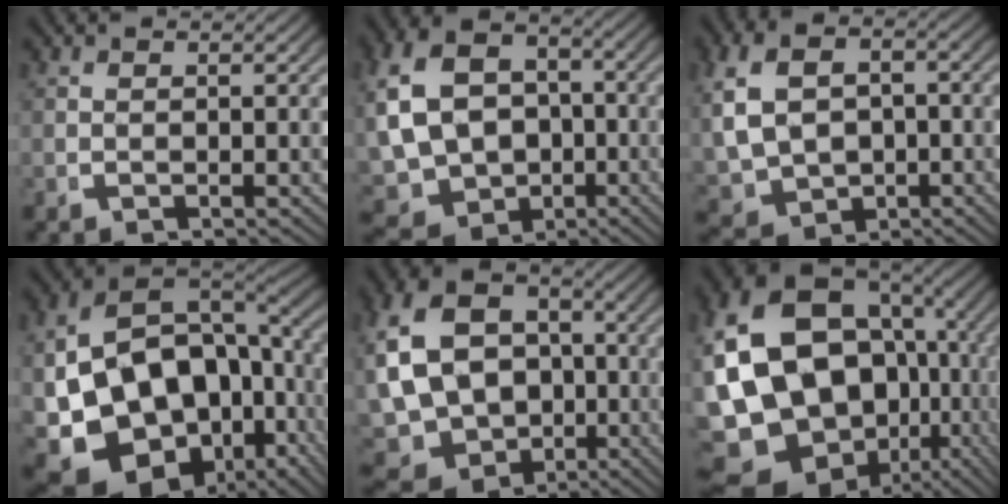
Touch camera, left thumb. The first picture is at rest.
{"total": 16.0, "force": [-3.2, 13.3, 8.2], "torque": [-0.189, -0.061, -0.036]}
{"total": 9.0, "force": [-0.7, 7.0, 5.6], "torque": [-0.122, -0.035, 0.008]}
{"total": 23.5, "force": [-5.6, 17.8, 14.2], "torque": [-0.322, -0.103, -0.049]}
{"total": 18.5, "force": [-3.8, 15.4, 9.5], "torque": [-0.231, -0.079, -0.041]}
{"total": 23.3, "force": [-2.8, 17.6, 14.9], "torque": [-0.351, -0.090, -0.013]}